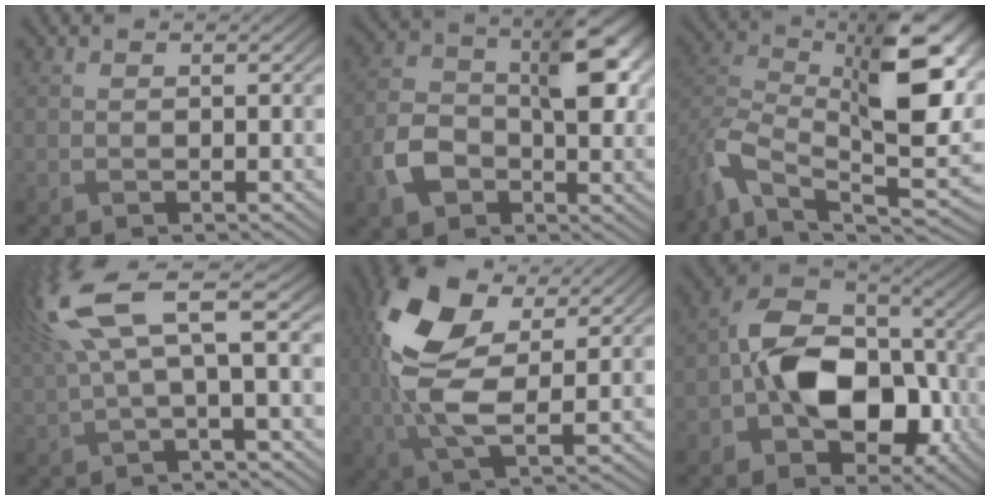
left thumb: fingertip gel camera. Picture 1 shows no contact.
{"total": 10.0, "force": [-1.8, 6.7, 7.2], "torque": [-0.147, 0.002, -0.036]}
{"total": 13.4, "force": [-1.3, 7.3, 11.1], "torque": [-0.210, -0.021, -0.025]}
{"total": 9.9, "force": [3.2, 2.4, 9.0], "torque": [-0.193, 0.026, 0.059]}
{"total": 13.1, "force": [3.3, 7.0, 10.6], "torque": [-0.256, 0.008, 0.062]}
{"total": 13.3, "force": [-2.9, 9.1, 9.2], "torque": [-0.156, 0.004, -0.063]}